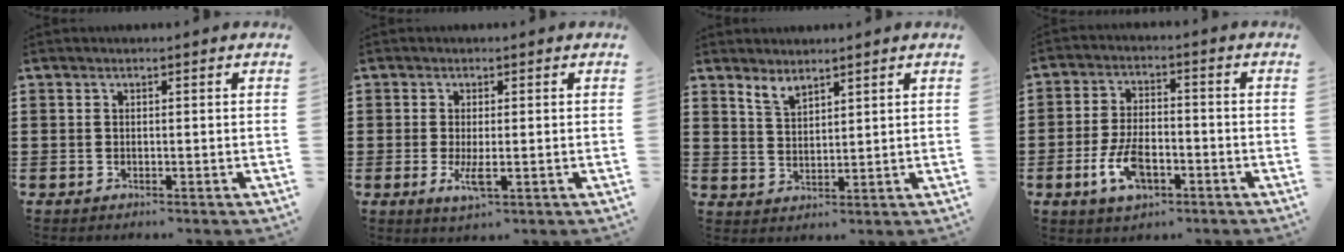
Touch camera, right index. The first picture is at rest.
{"total": 3.2, "force": [-0.6, 1.0, 2.9], "torque": [-0.063, -0.007, -0.014]}
{"total": 3.0, "force": [2.6, 0.9, 1.2], "torque": [-0.029, 0.002, 0.049]}
{"total": 7.5, "force": [-3.1, 3.5, 5.8], "torque": [-0.134, -0.003, -0.062]}